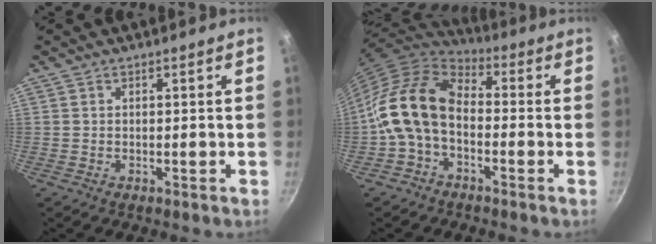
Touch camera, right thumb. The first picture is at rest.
{"total": 13.5, "force": [-2.5, 8.9, 9.9], "torque": [-0.169, 0.042, -0.067]}